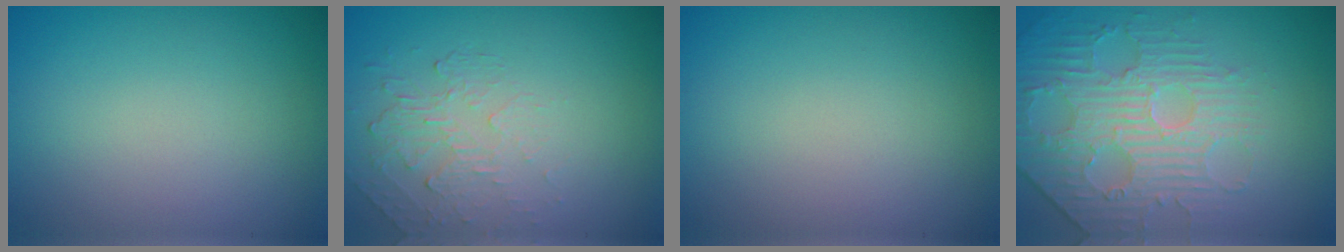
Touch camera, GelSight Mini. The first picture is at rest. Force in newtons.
{"total": 2.1, "press": 0.9, "slide": 1.9}
{"total": 0.0}
{"total": 4.4, "press": 4.0, "slide": 1.7}